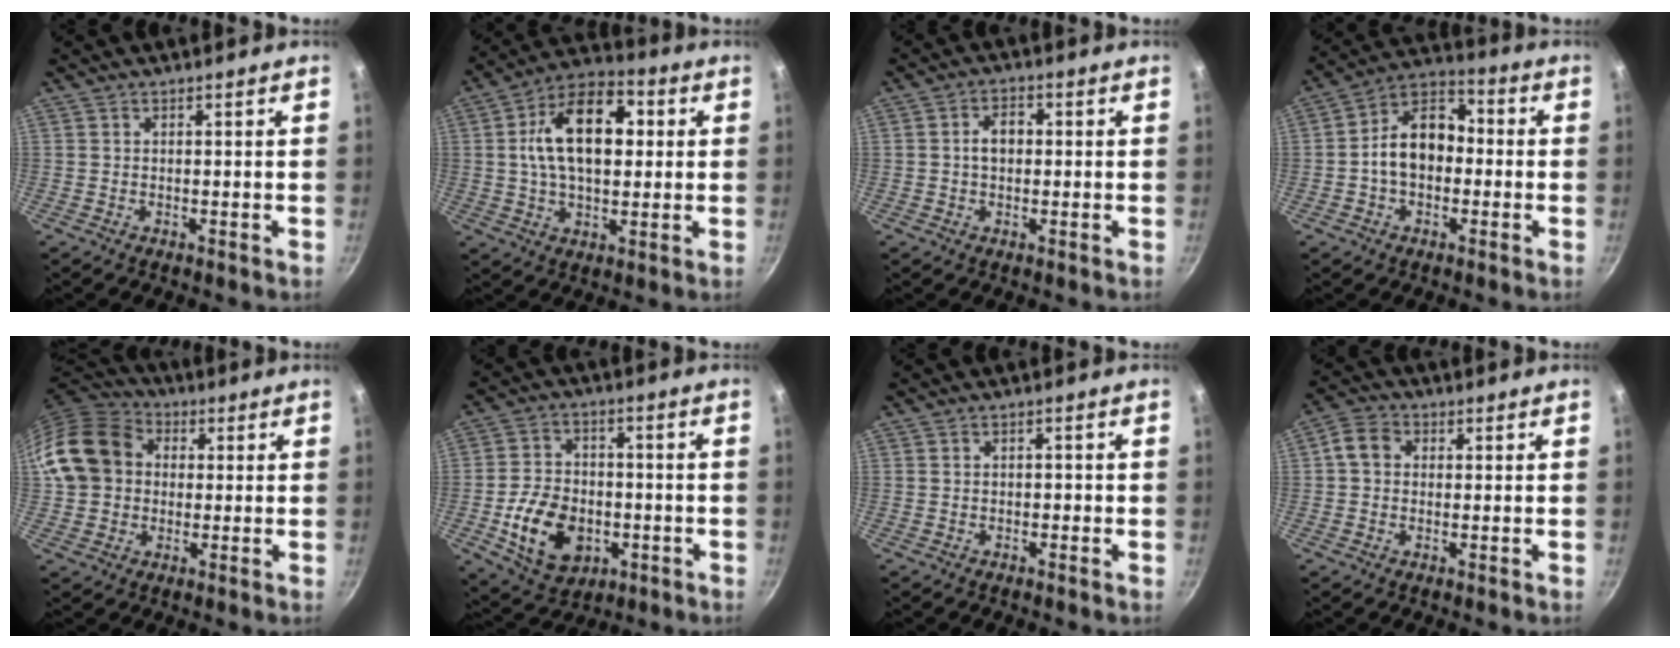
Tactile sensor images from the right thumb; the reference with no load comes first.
{"total": 17.1, "force": [2.8, 10.3, 13.4], "torque": [-0.194, 0.019, 0.030]}
{"total": 4.1, "force": [0.1, 2.9, 3.0], "torque": [-0.033, 0.013, -0.002]}
{"total": 11.9, "force": [-1.1, 8.3, 8.4], "torque": [-0.103, 0.043, -0.038]}
{"total": 14.0, "force": [1.7, 11.8, 7.4], "torque": [-0.117, 0.030, 0.018]}
{"total": 14.3, "force": [-3.7, 10.3, 9.2], "torque": [-0.141, 0.018, -0.052]}
{"total": 0.9, "force": [-0.4, 0.7, 0.5], "torque": [-0.007, 0.006, -0.002]}
{"total": 4.8, "force": [0.6, 3.9, 2.7], "torque": [-0.044, 0.009, -0.004]}